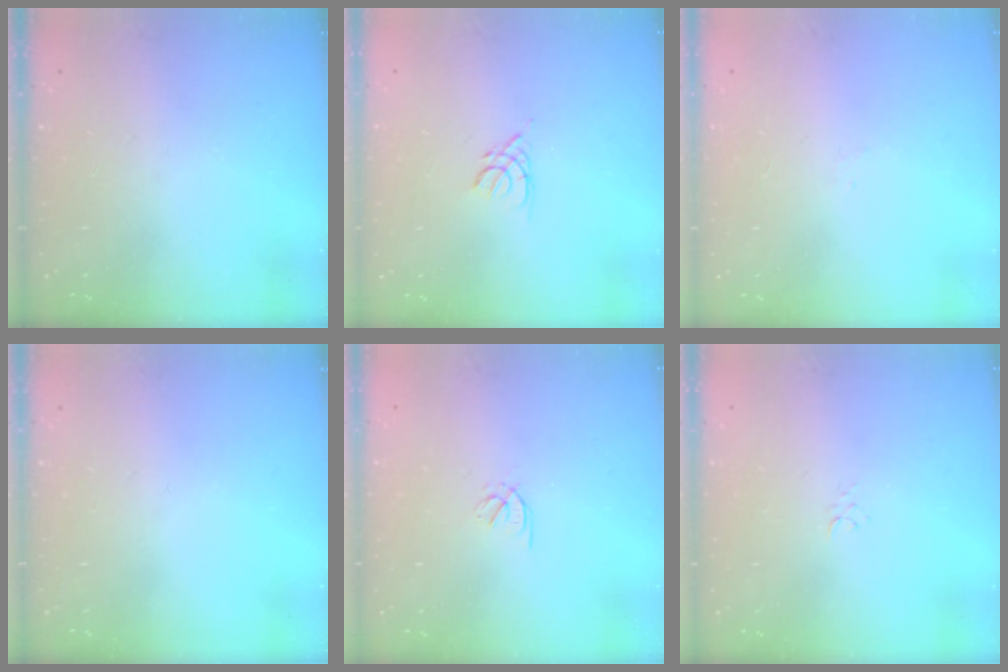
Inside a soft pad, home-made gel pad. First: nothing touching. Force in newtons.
{"total": 2.5, "press": 2.5, "slide": 0.6}
{"total": 1.6, "press": 1.5, "slide": 0.4}
{"total": 0.0}
{"total": 1.5, "press": 1.4, "slide": 0.5}
{"total": 3.1, "press": 3.1, "slide": 0.2}